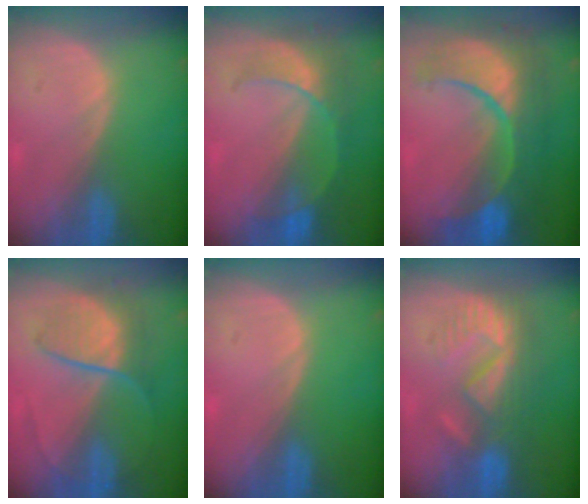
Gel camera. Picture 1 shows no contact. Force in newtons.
{"total": 7.8, "press": 6.9, "slide": 3.7}
{"total": 12.5, "press": 12.4, "slide": 1.4}
{"total": 6.5, "press": 6.5, "slide": 0.9}
{"total": 0.0}
{"total": 8.8, "press": 8.2, "slide": 3.3}